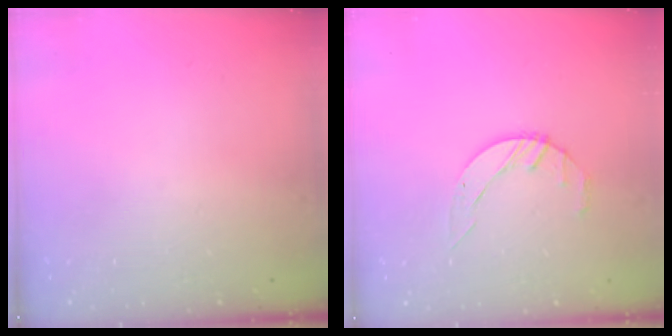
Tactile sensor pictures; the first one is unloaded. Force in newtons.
{"total": 3.4, "press": 3.3, "slide": 0.5}